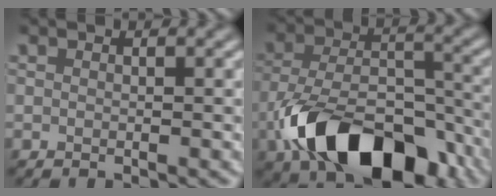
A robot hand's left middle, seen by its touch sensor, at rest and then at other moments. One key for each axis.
{"total": 11.0, "fx": -6.2, "fy": 5.7, "fz": 7.2, "tx": -0.138, "ty": -0.008, "tz": -0.108}